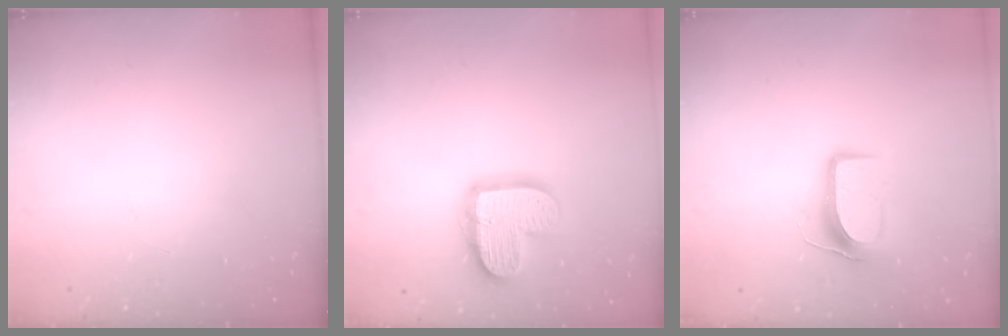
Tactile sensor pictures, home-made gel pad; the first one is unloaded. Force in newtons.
{"total": 16.1, "press": 16.1, "slide": 1.3}
{"total": 8.8, "press": 8.8, "slide": 0.6}